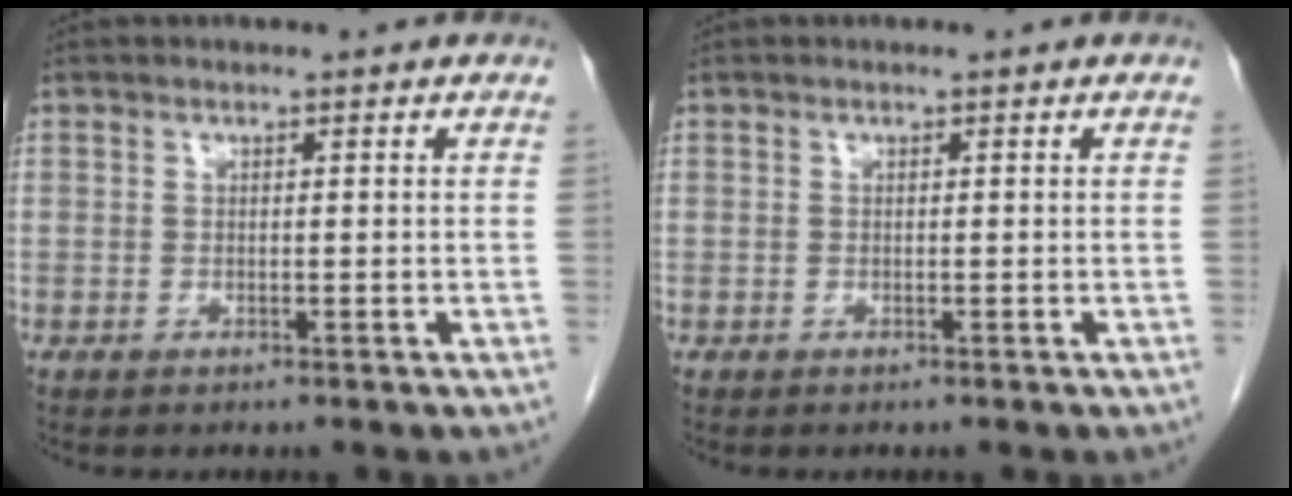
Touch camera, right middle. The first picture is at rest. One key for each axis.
{"total": 0.0}